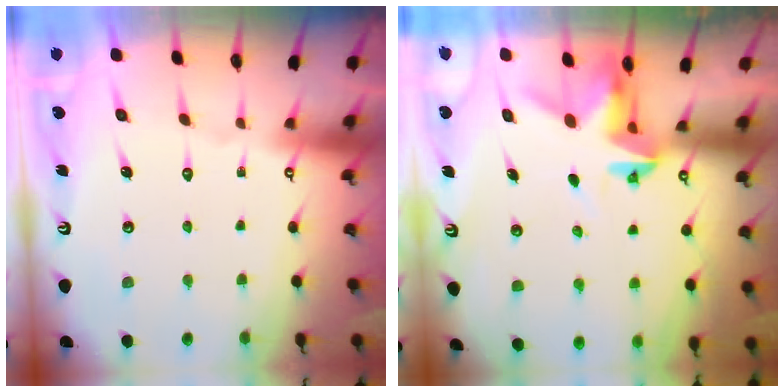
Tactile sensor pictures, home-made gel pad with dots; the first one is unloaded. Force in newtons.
{"total": 3.9, "press": 3.9, "slide": 0.2}